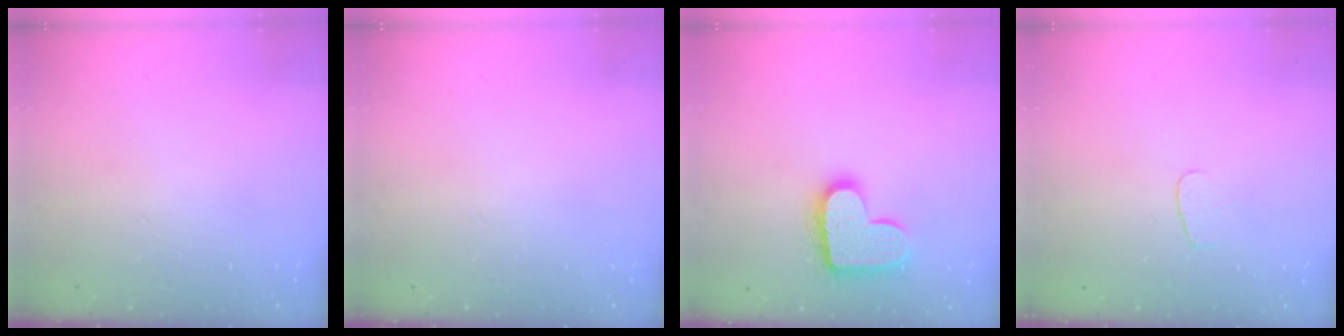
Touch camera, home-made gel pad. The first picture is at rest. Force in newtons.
{"total": 0.0}
{"total": 14.5, "press": 14.5, "slide": 0.8}
{"total": 3.3, "press": 3.3, "slide": 0.3}